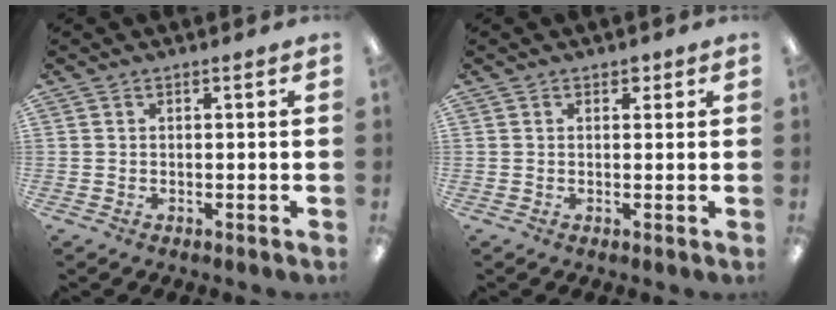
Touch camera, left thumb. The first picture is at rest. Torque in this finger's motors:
{"motor_torque": [0.17, -0.18, 0.53, -0.02, 0.00]}